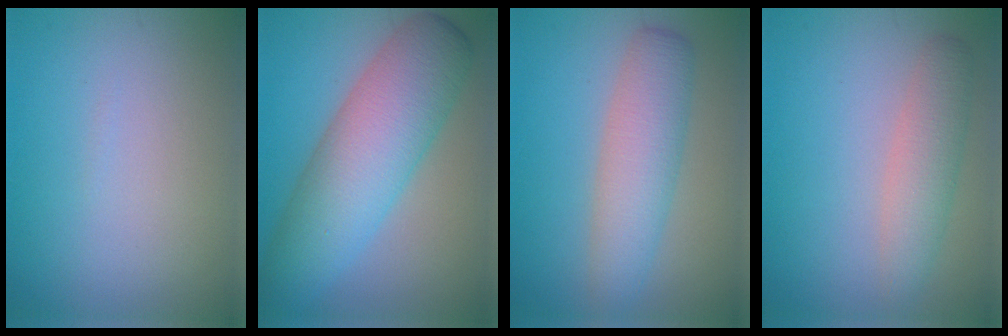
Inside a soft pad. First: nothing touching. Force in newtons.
{"total": 9.2, "press": 9.2, "slide": 0.1}
{"total": 4.9, "press": 4.9, "slide": 0.1}
{"total": 3.2, "press": 3.2, "slide": 0.1}